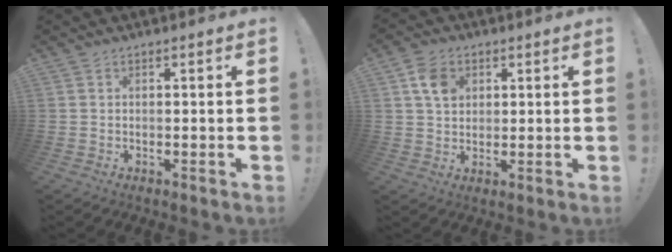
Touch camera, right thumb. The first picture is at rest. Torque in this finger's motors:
{"motor_torque": [0.05, 0.14, 0.55, -0.31, 0.00]}